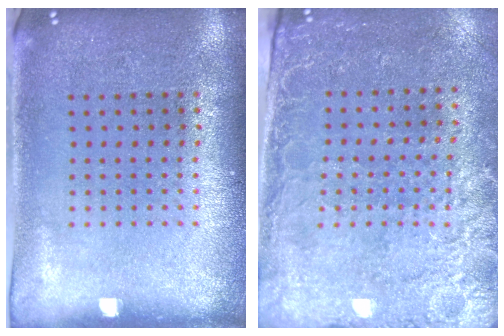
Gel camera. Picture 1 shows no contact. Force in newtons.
{"total": 2.7, "press": 2.4, "slide": 1.2}